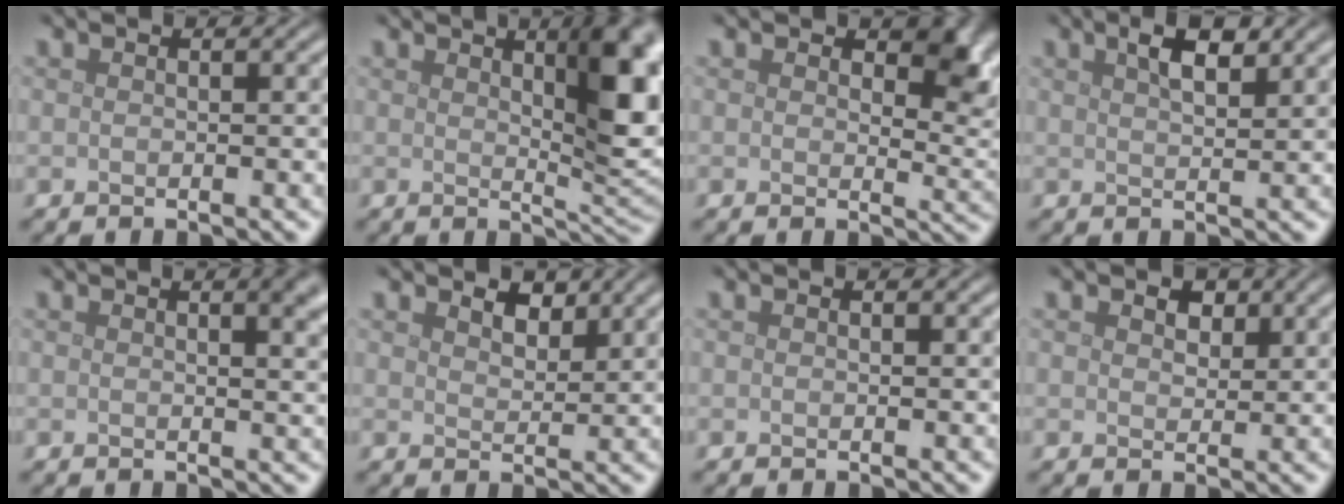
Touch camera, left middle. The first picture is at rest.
{"total": 7.4, "force": [2.5, 2.3, 6.6], "torque": [-0.077, -0.002, 0.042]}
{"total": 4.1, "force": [1.7, 2.2, 3.0], "torque": [-0.037, -0.010, 0.022]}
{"total": 3.0, "force": [1.8, 0.8, 2.2], "torque": [-0.037, 0.005, 0.032]}
{"total": 4.1, "force": [1.8, 1.7, 3.2], "torque": [-0.015, 0.011, 0.020]}
{"total": 2.0, "force": [1.7, 0.7, 0.8], "torque": [-0.016, -0.002, 0.027]}
{"total": 0.0}
{"total": 1.8, "force": [1.1, 1.1, 0.9], "torque": [-0.013, -0.005, 0.016]}